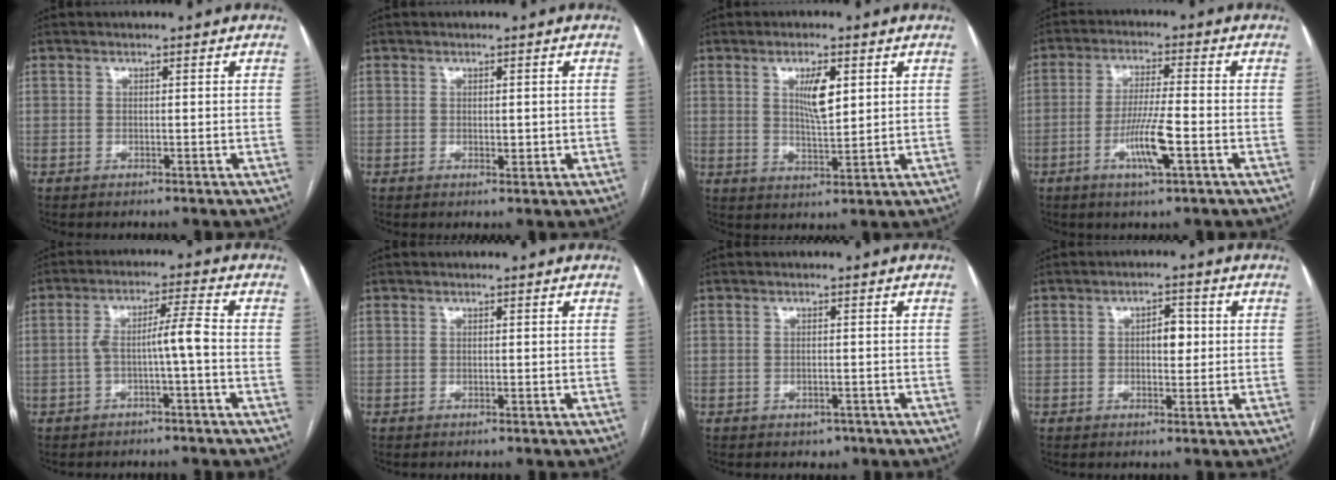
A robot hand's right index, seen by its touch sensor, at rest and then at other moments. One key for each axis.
{"total": 1.3, "fx": -0.2, "fy": 0.6, "fz": 1.1, "tx": -0.014, "ty": -0.002, "tz": 0.001}
{"total": 5.6, "fx": 1.9, "fy": 1.3, "fz": 5.0, "tx": -0.091, "ty": -0.004, "tz": 0.037}
{"total": 7.5, "fx": -3.0, "fy": -0.1, "fz": 6.9, "tx": -0.132, "ty": -0.009, "tz": -0.055}
{"total": 5.0, "fx": -1.6, "fy": -0.5, "fz": 4.7, "tx": -0.086, "ty": 0.022, "tz": -0.024}
{"total": 0.0}
{"total": 1.7, "fx": -1.1, "fy": 1.1, "fz": 0.7, "tx": -0.010, "ty": 0.001, "tz": -0.007}
{"total": 3.3, "fx": 0.3, "fy": 1.7, "fz": 2.9, "tx": -0.043, "ty": 0.009, "tz": 0.005}